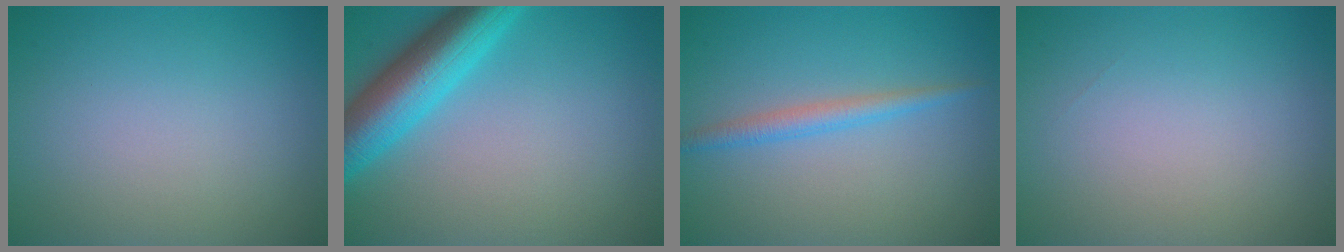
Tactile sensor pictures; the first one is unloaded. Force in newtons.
{"total": 7.2, "press": 7.2, "slide": 0.2}
{"total": 1.9, "press": 1.9, "slide": 0.1}
{"total": 0.0}